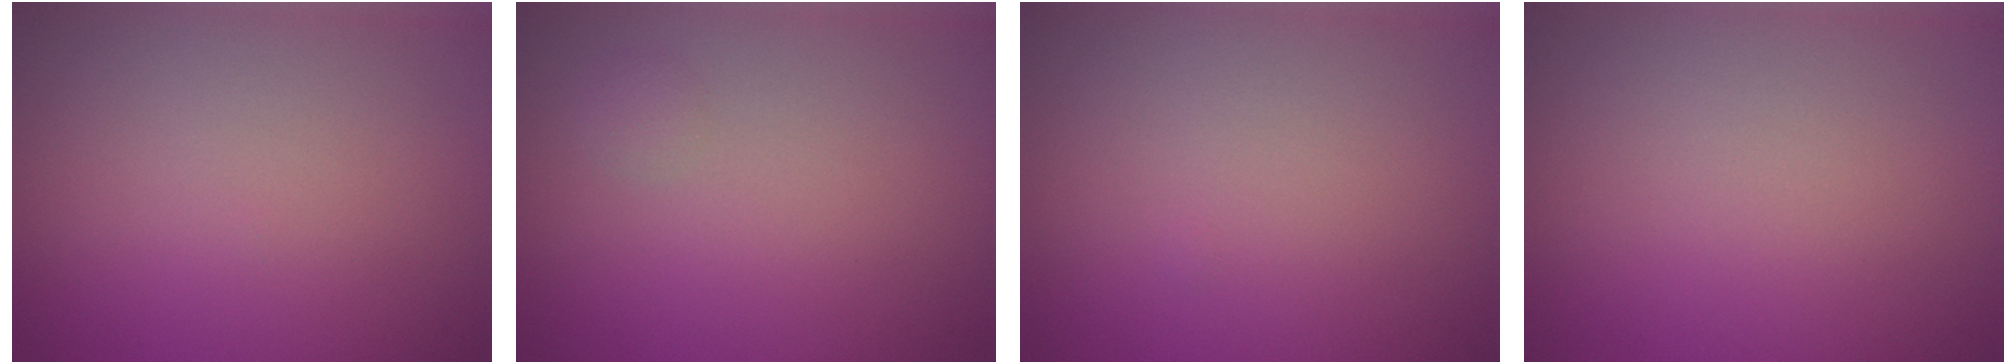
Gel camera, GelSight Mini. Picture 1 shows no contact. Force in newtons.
{"total": 0.7, "press": 0.7, "slide": 0.0}
{"total": 0.0}
{"total": 0.0}